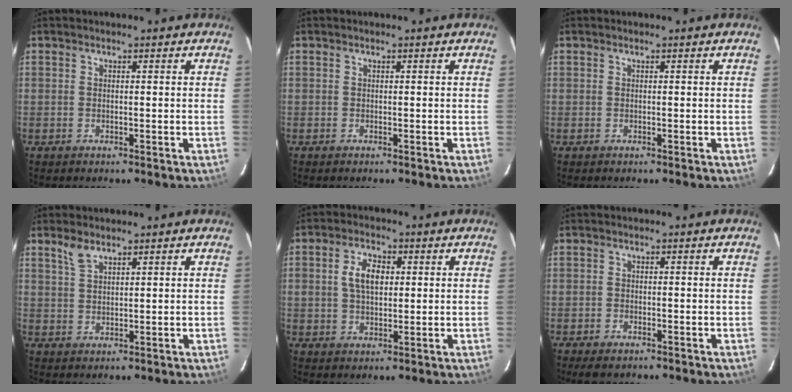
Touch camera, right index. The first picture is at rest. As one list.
[{"total": 0.0}, {"total": 0.0}, {"total": 2.9, "force": [2.2, 1.0, 1.5], "torque": [-0.031, 0.005, 0.046]}, {"total": 6.1, "force": [1.1, 3.8, 4.7], "torque": [-0.087, 0.013, 0.022]}, {"total": 2.6, "force": [-2.0, 1.1, 1.3], "torque": [-0.031, -0.006, -0.036]}]